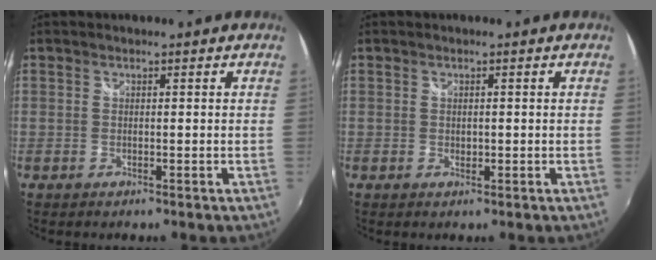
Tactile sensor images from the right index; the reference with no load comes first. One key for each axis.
{"total": 0.9, "fx": 0.0, "fy": 0.6, "fz": 0.6, "tx": -0.008, "ty": 0.001, "tz": 0.000}